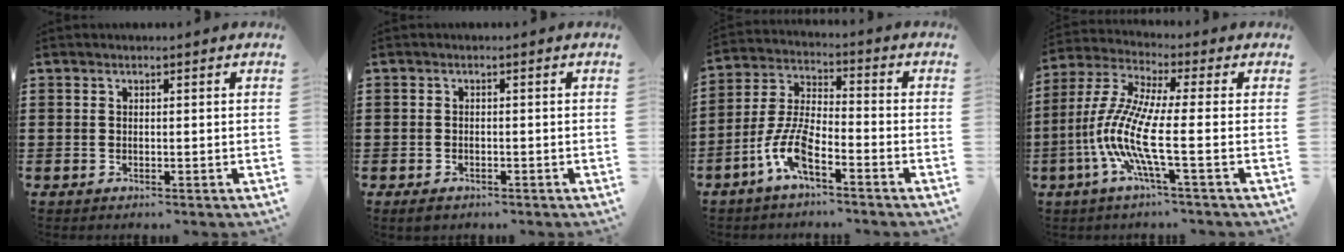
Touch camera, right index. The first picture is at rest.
{"total": 1.0, "force": [-0.8, 0.3, 0.4], "torque": [-0.010, -0.005, -0.017]}
{"total": 7.7, "force": [-4.6, 1.9, 5.8], "torque": [-0.146, -0.012, -0.093]}
{"total": 10.1, "force": [-3.1, 1.0, 9.6], "torque": [-0.236, -0.024, -0.074]}